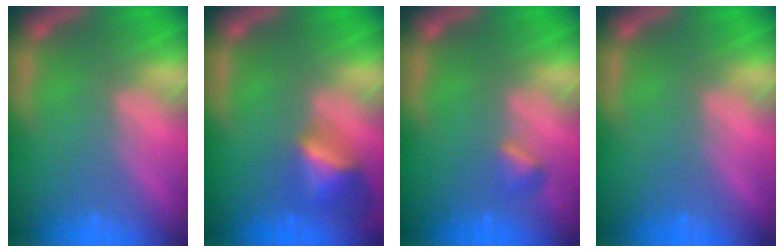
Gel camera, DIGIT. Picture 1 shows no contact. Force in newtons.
{"total": 4.0}
{"total": 1.4}
{"total": 0.0}